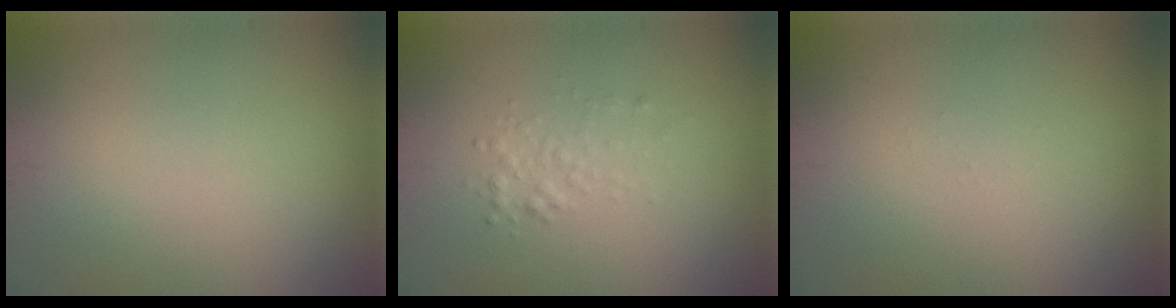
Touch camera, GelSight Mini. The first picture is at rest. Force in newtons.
{"total": 1.4, "press": 1.4, "slide": 0.1}
{"total": 0.0}